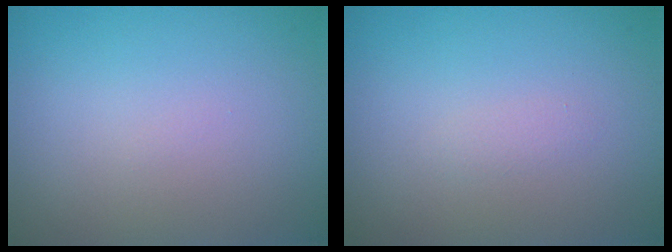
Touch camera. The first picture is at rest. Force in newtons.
{"total": 0.6, "press": 0.6, "slide": 0.0}